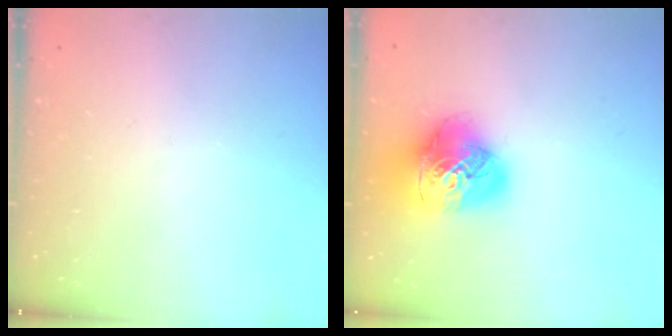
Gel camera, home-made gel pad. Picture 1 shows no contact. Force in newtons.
{"total": 17.3, "press": 17.2, "slide": 2.0}